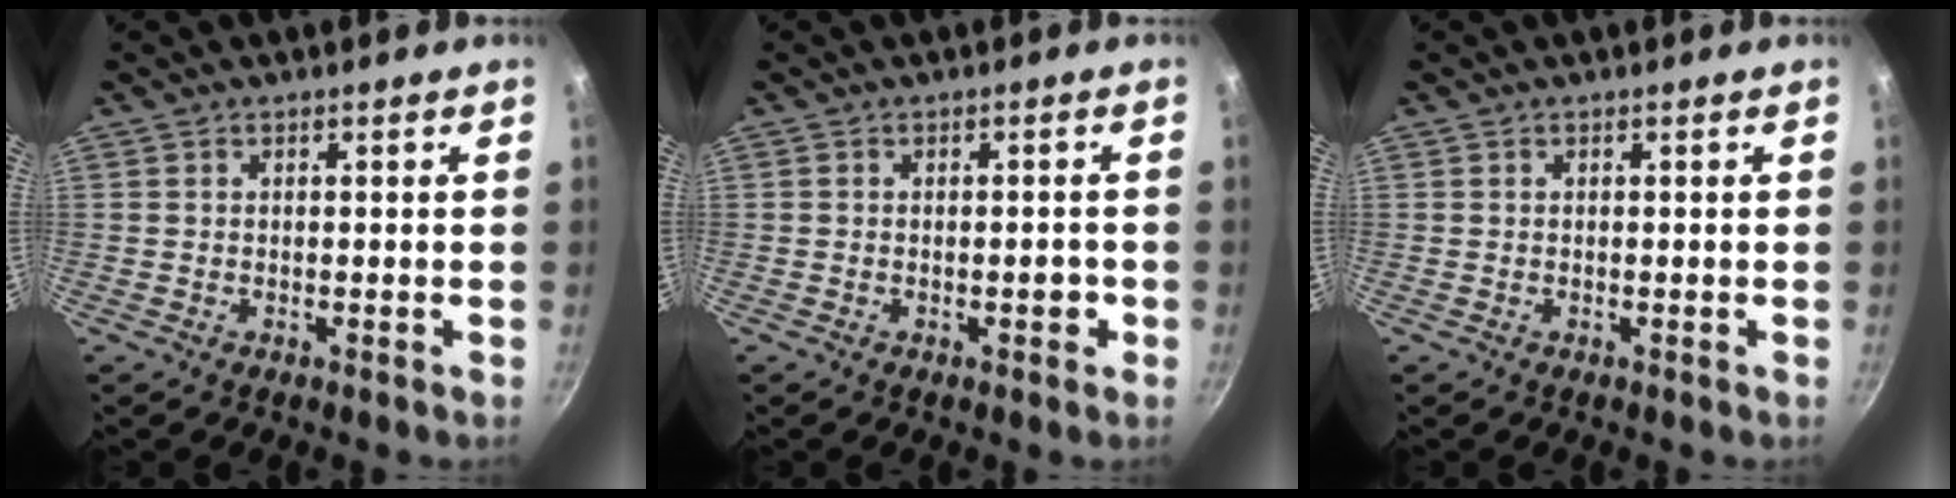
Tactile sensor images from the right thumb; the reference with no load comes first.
{"total": 2.2, "force": [-0.7, 1.0, 1.8], "torque": [-0.015, 0.006, -0.012]}
{"total": 0.0}